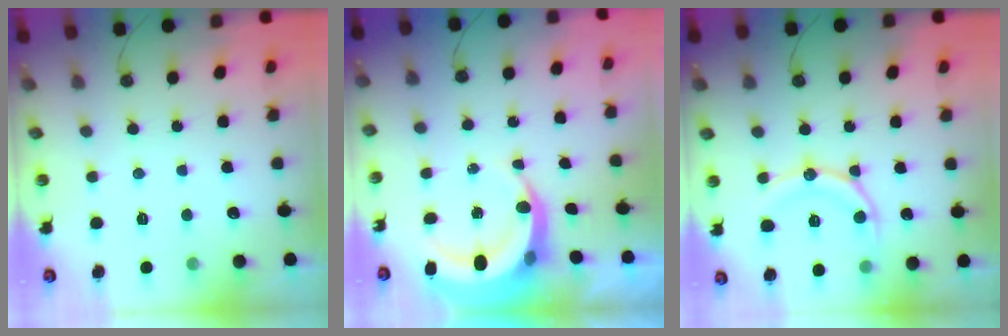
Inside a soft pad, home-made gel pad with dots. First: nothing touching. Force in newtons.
{"total": 8.4, "press": 8.3, "slide": 1.3}
{"total": 14.2, "press": 14.1, "slide": 1.5}